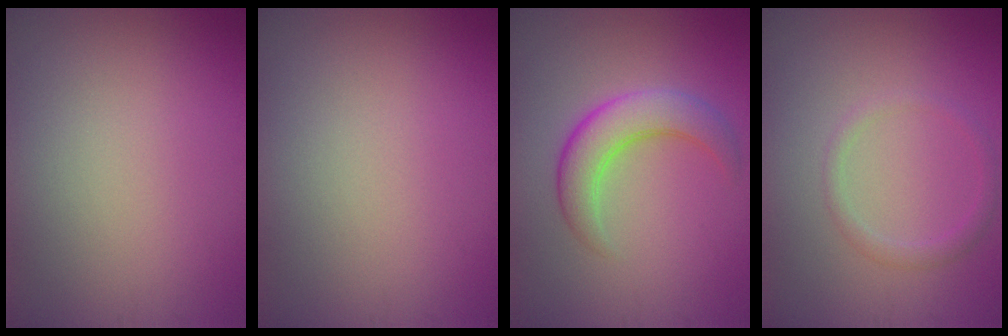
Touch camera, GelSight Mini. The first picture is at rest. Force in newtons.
{"total": 0.0}
{"total": 4.4, "press": 4.4, "slide": 0.1}
{"total": 1.4, "press": 1.4, "slide": 0.0}